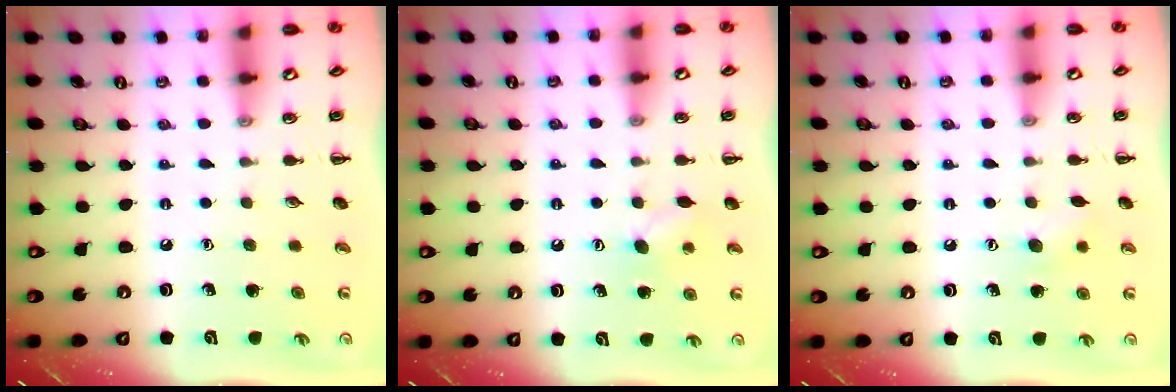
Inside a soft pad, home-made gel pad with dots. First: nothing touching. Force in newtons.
{"total": 5.8, "press": 5.6, "slide": 1.2}
{"total": 6.8, "press": 6.7, "slide": 1.3}